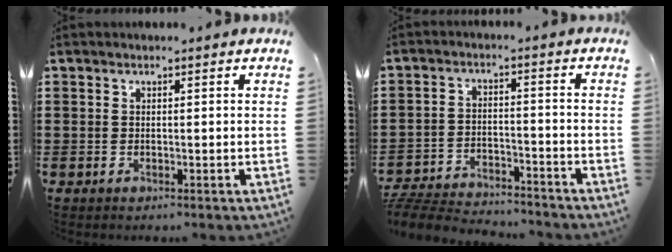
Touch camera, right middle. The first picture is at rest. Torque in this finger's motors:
{"motor_torque": [0.35, 0.03, 0.62, 0.15]}